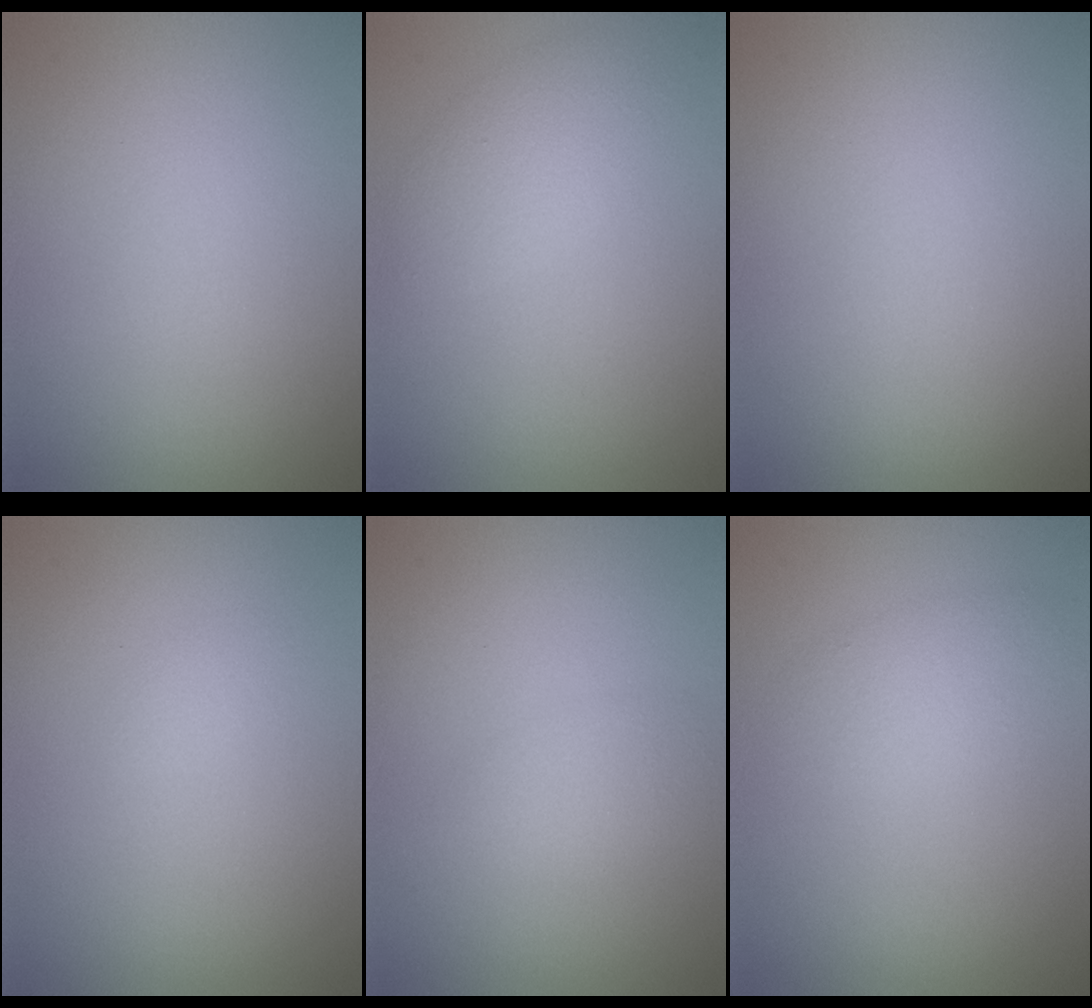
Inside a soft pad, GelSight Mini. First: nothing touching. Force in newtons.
{"total": 2.8, "press": 2.8, "slide": 0.1}
{"total": 0.0}
{"total": 0.6, "press": 0.6, "slide": 0.1}
{"total": 1.8, "press": 1.8, "slide": 0.1}
{"total": 2.4, "press": 2.4, "slide": 0.1}